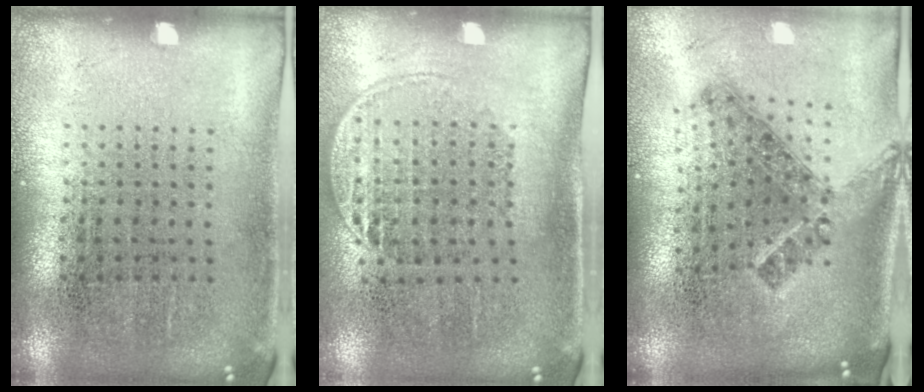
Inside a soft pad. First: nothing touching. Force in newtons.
{"total": 1.6, "press": 1.3, "slide": 0.9}
{"total": 1.4, "press": 1.0, "slide": 0.9}